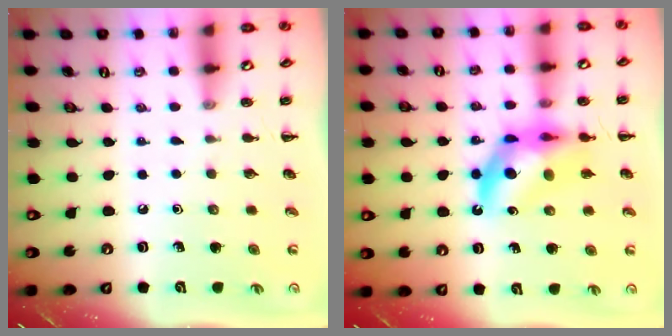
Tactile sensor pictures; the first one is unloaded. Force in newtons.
{"total": 10.1, "press": 9.5, "slide": 3.3}